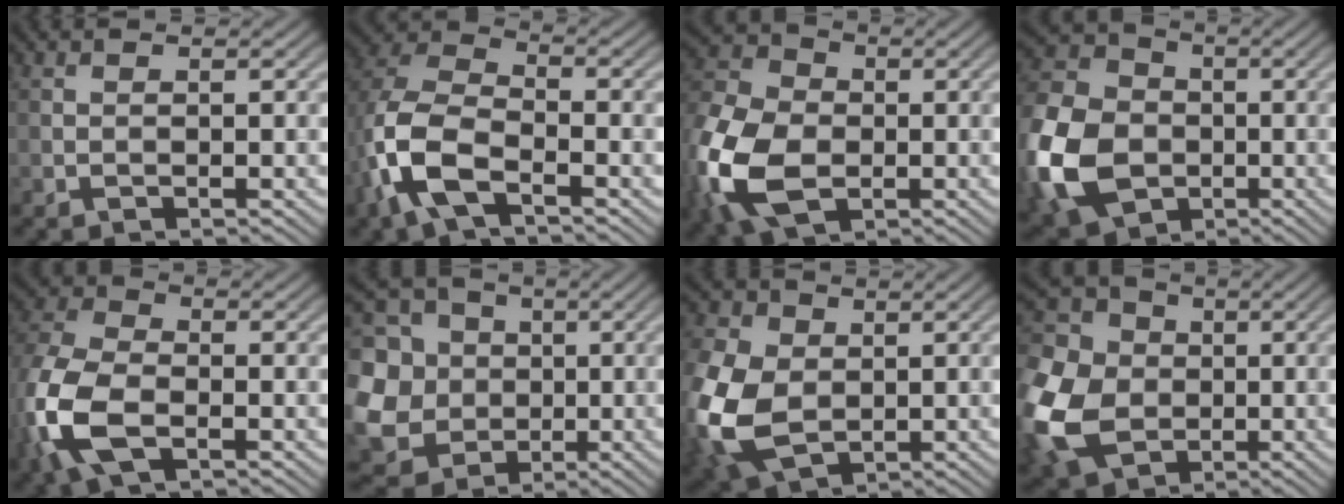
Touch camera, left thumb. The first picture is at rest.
{"total": 9.8, "force": [-4.3, 5.1, 7.2], "torque": [-0.174, -0.001, -0.101]}
{"total": 15.8, "force": [-4.0, 10.7, 10.9], "torque": [-0.293, -0.029, -0.084]}
{"total": 16.4, "force": [-4.0, 12.6, 9.7], "torque": [-0.281, -0.024, -0.088]}
{"total": 11.6, "force": [-3.8, 6.8, 8.6], "torque": [-0.248, -0.012, -0.083]}
{"total": 13.2, "force": [0.1, 11.9, 5.8], "torque": [-0.220, -0.016, -0.018]}
{"total": 13.3, "force": [-1.1, 9.4, 9.3], "torque": [-0.275, -0.017, -0.024]}
{"total": 16.0, "force": [-2.8, 12.5, 9.5], "torque": [-0.290, -0.015, -0.066]}